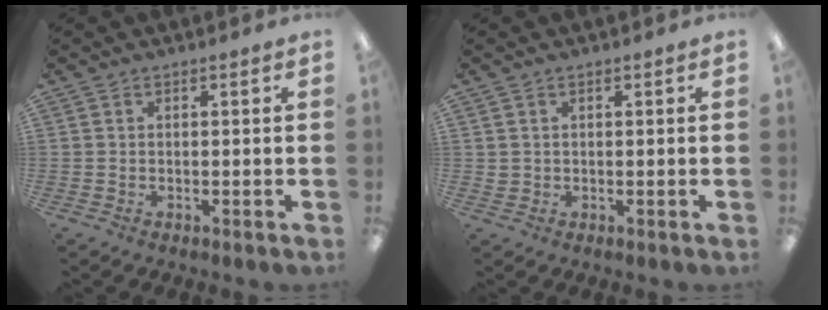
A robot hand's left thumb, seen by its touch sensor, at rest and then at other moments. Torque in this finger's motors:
{"motor_torque": [0.09, -0.28, -0.32, 0.12, 0.00]}